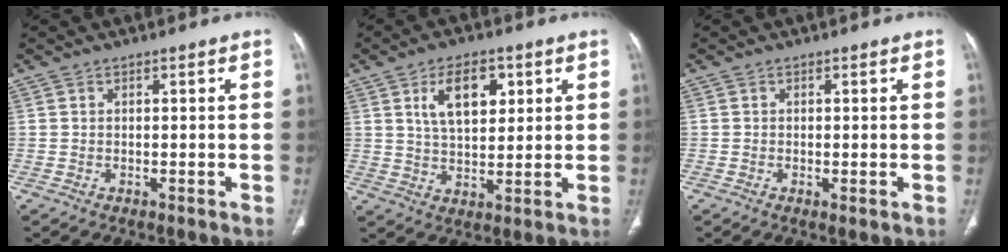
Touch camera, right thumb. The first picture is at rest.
{"total": 9.7, "force": [3.8, 5.2, 7.3], "torque": [-0.096, -0.015, 0.068]}
{"total": 0.9, "force": [-0.2, 0.3, 0.9], "torque": [-0.020, -0.005, -0.004]}